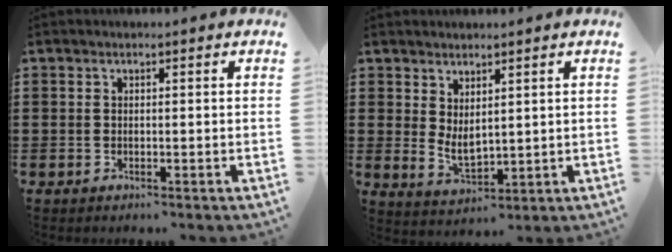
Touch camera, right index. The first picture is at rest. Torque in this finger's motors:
{"motor_torque": [1.10, 1.04, 0.12, 0.07]}